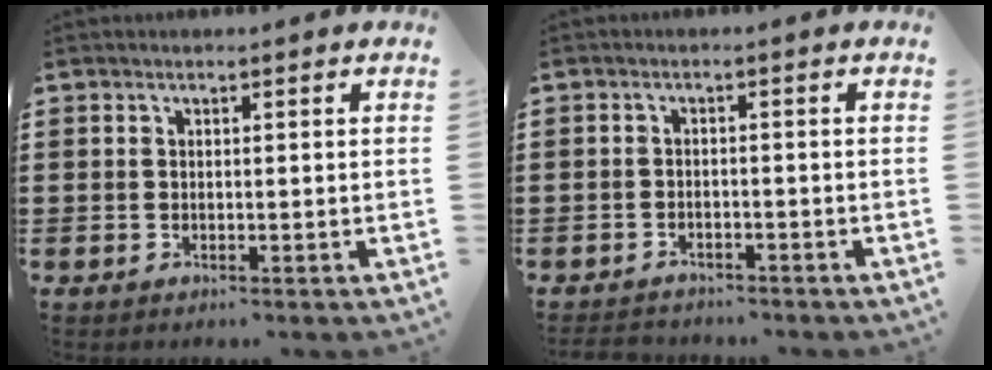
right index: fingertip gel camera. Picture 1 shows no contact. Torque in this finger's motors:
{"motor_torque": [1.59, 0.55, 0.06, 0.01]}